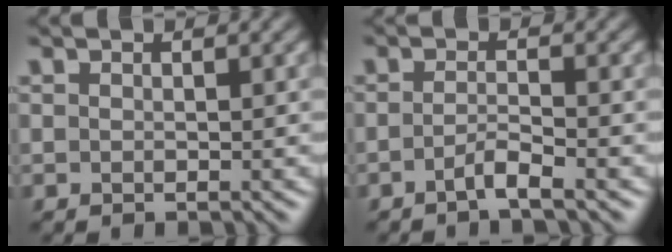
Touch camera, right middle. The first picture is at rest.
{"total": 1.9, "force": [-1.1, 0.2, 1.5], "torque": [-0.025, 0.004, -0.028]}